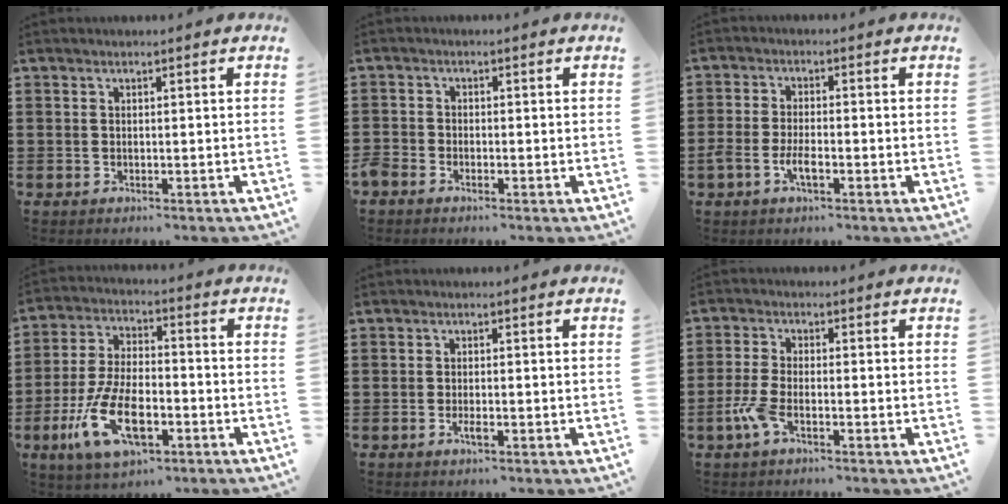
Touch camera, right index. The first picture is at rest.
{"total": 1.6, "force": [-1.5, 0.5, 0.1], "torque": [-0.013, 0.001, -0.034]}
{"total": 3.7, "force": [-1.9, 1.2, 2.9], "torque": [-0.070, -0.003, -0.040]}
{"total": 11.8, "force": [-4.7, 5.5, 9.4], "torque": [-0.216, -0.007, -0.089]}
{"total": 1.5, "force": [-0.7, 0.4, 1.3], "torque": [-0.031, -0.005, -0.015]}
{"total": 4.0, "force": [-2.1, 1.0, 3.2], "torque": [-0.083, -0.006, -0.045]}